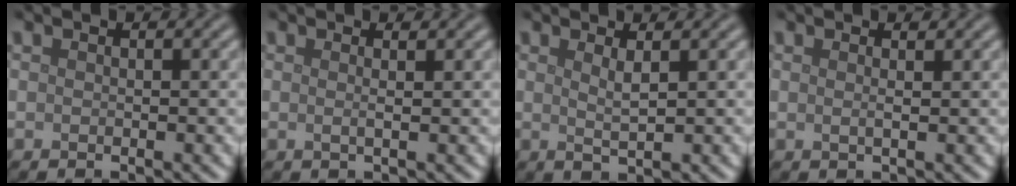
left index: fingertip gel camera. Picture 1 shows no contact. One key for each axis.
{"total": 1.2, "fx": 0.4, "fy": 0.4, "fz": 1.1, "tx": -0.016, "ty": 0.000, "tz": -0.002}
{"total": 1.5, "fx": 0.7, "fy": 0.3, "fz": 1.4, "tx": -0.023, "ty": -0.005, "tz": 0.011}
{"total": 0.9, "fx": 0.5, "fy": 0.2, "fz": 0.7, "tx": -0.011, "ty": -0.003, "tz": 0.004}